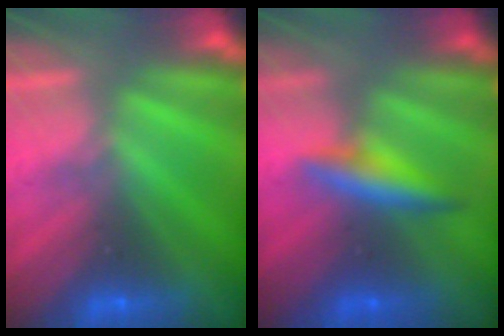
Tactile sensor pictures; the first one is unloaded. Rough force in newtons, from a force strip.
{"total": 2.1}